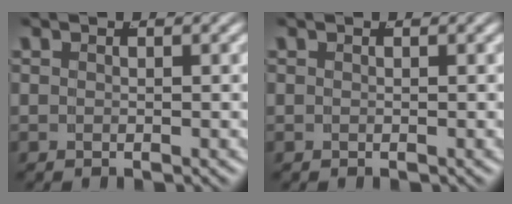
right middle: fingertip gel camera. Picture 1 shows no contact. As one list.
[{"total": 0.0}]